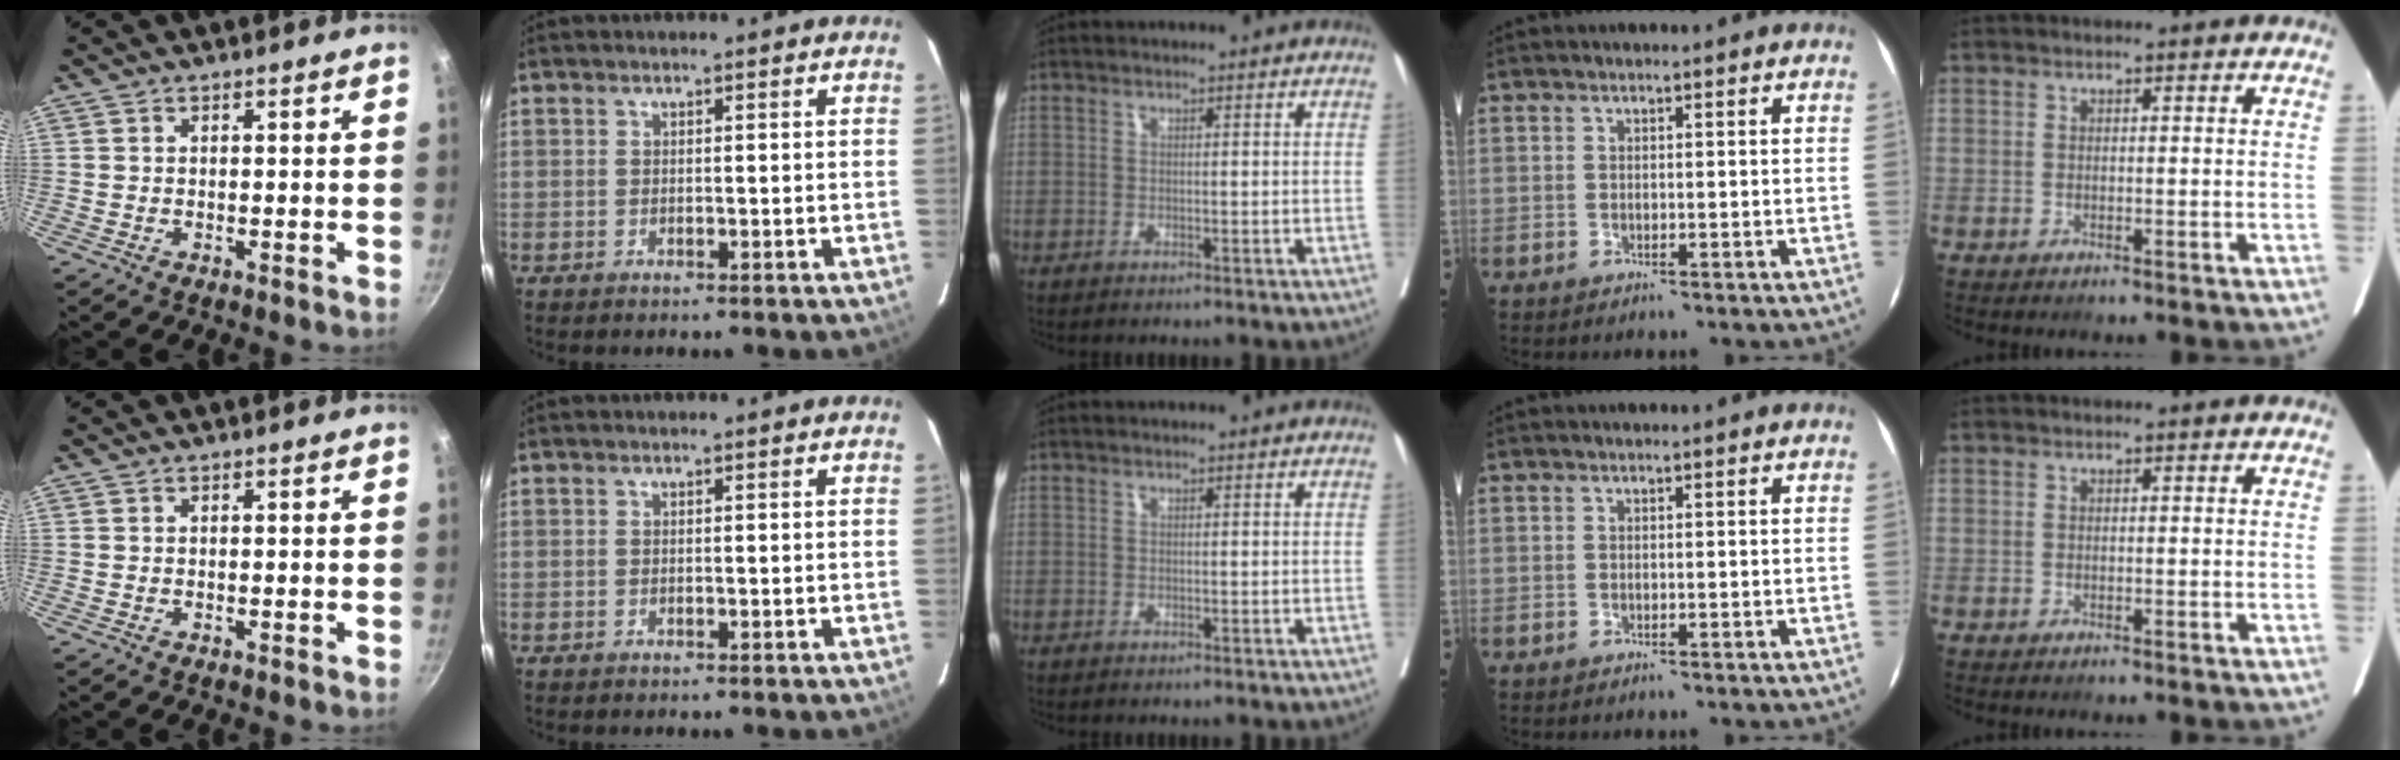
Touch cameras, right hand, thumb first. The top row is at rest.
{}